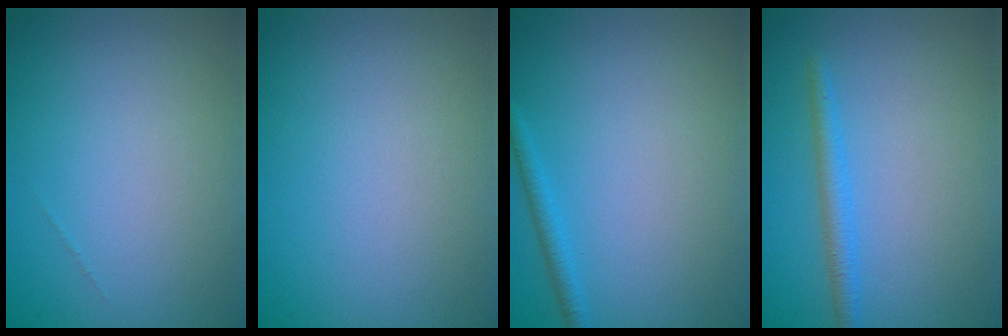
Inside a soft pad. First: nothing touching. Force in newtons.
{"total": 0.0}
{"total": 1.3, "press": 1.3, "slide": 0.0}
{"total": 1.9, "press": 1.9, "slide": 0.2}